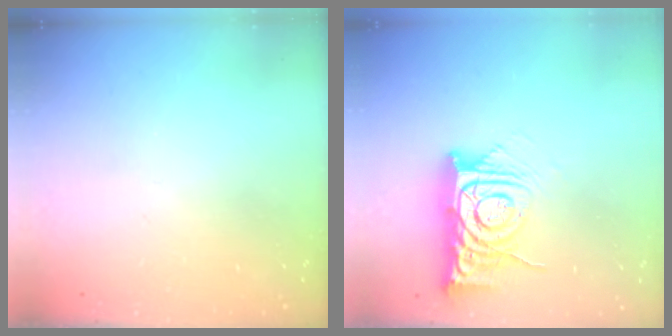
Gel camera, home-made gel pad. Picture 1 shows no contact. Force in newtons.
{"total": 12.0, "press": 11.9, "slide": 1.2}